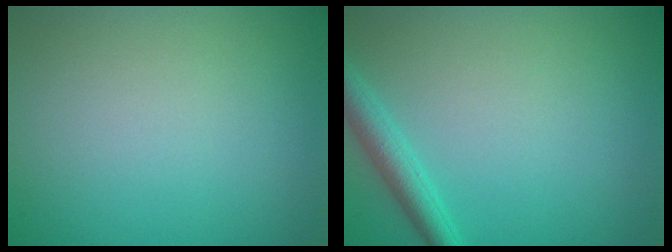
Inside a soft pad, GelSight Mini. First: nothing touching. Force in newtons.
{"total": 2.6, "press": 2.6, "slide": 0.2}